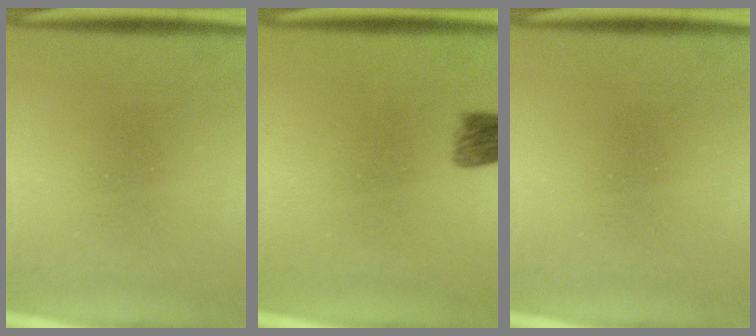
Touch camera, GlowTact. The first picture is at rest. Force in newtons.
{"total": 4.7}
{"total": 0.0}